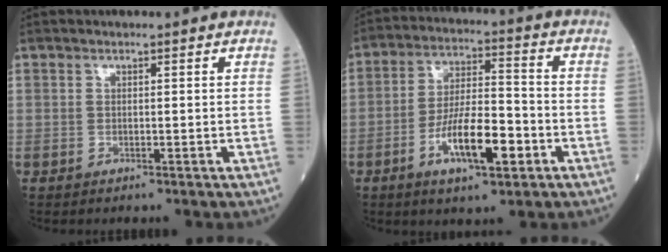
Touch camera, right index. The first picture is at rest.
{"total": 11.0, "force": [-4.4, 2.9, 9.6], "torque": [-0.179, 0.003, -0.075]}